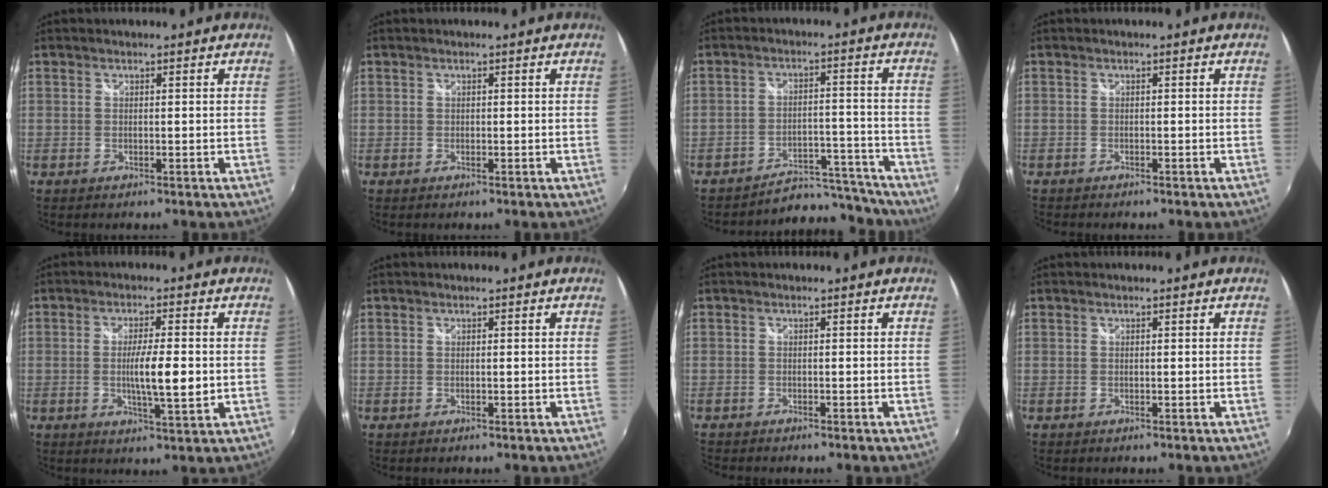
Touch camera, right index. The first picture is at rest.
{"total": 0.0}
{"total": 13.6, "force": [-13.2, 3.3, 1.1], "torque": [-0.009, 0.053, -0.181]}
{"total": 1.2, "force": [-1.2, 0.0, 0.3], "torque": [-0.011, -0.008, -0.020]}
{"total": 7.0, "force": [-0.4, 0.8, 6.9], "torque": [-0.119, -0.006, -0.003]}
{"total": 0.0}
{"total": 1.6, "force": [-1.5, 0.0, 0.4], "torque": [-0.016, -0.010, -0.027]}
{"total": 0.0}